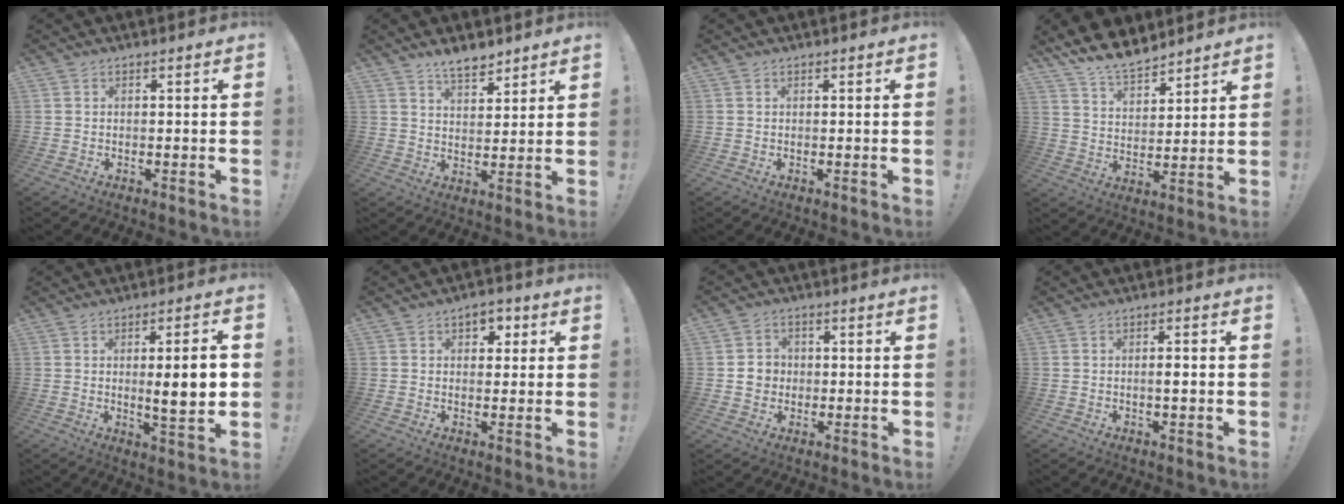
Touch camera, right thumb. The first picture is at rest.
{"total": 6.8, "force": [5.7, 2.6, 2.7], "torque": [-0.032, -0.037, 0.101]}
{"total": 0.0}
{"total": 10.5, "force": [9.1, 3.9, 3.3], "torque": [-0.066, -0.067, 0.175]}
{"total": 10.5, "force": [0.4, 1.7, 10.3], "torque": [-0.149, -0.008, 0.002]}
{"total": 4.5, "force": [1.5, 3.7, 2.1], "torque": [-0.012, 0.001, 0.021]}
{"total": 5.1, "force": [-0.4, 4.7, 1.8], "torque": [-0.024, 0.010, -0.006]}
{"total": 2.3, "force": [-0.4, 0.2, 2.2], "torque": [-0.036, 0.000, -0.010]}